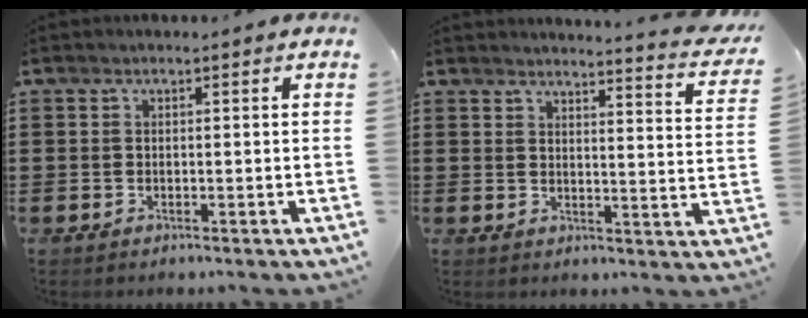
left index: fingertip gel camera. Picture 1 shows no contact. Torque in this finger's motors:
{"motor_torque": [2.14, 0.00, 0.21, 0.07]}